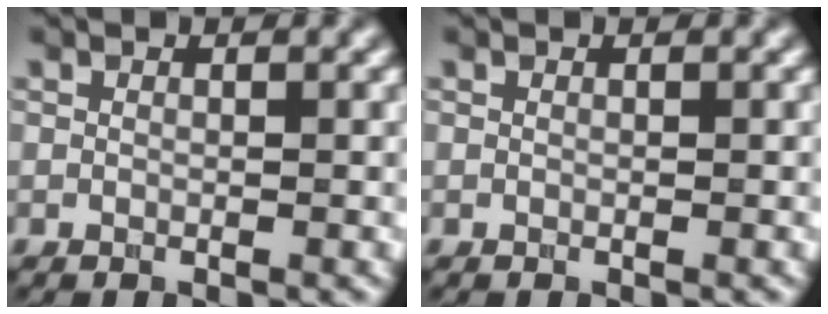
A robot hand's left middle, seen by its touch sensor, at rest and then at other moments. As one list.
[{"total": 0.0}]